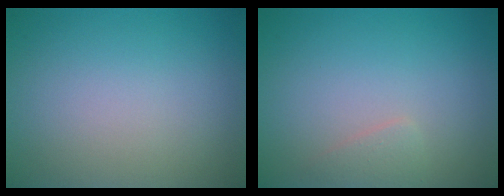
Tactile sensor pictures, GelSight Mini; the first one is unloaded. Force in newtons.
{"total": 1.0, "press": 1.0, "slide": 0.1}